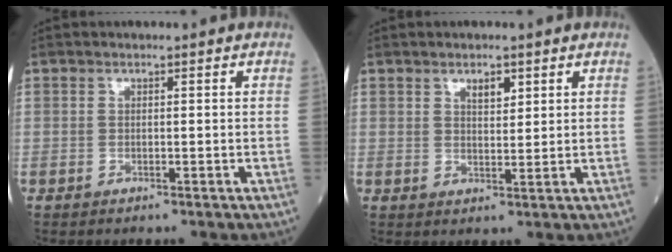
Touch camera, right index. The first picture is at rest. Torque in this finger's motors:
{"motor_torque": [-0.01, 0.01, -0.02, 0.00]}